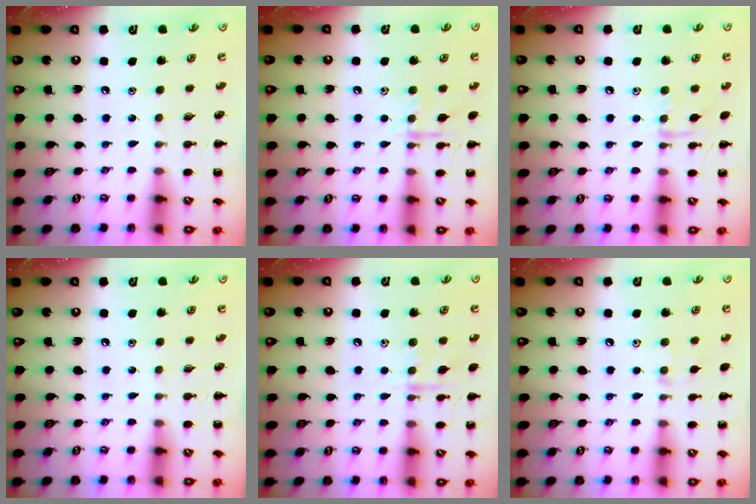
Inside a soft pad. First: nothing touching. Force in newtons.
{"total": 7.9, "press": 7.8, "slide": 0.8}
{"total": 6.7, "press": 6.7, "slide": 0.8}
{"total": 0.0}
{"total": 7.2, "press": 7.1, "slide": 0.8}
{"total": 5.4, "press": 5.1, "slide": 1.8}